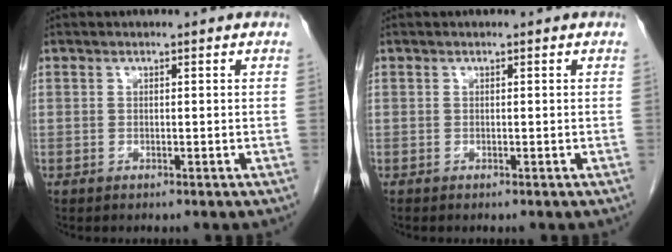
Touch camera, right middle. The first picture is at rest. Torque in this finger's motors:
{"motor_torque": [0.25, -0.06, -0.02, 0.01]}